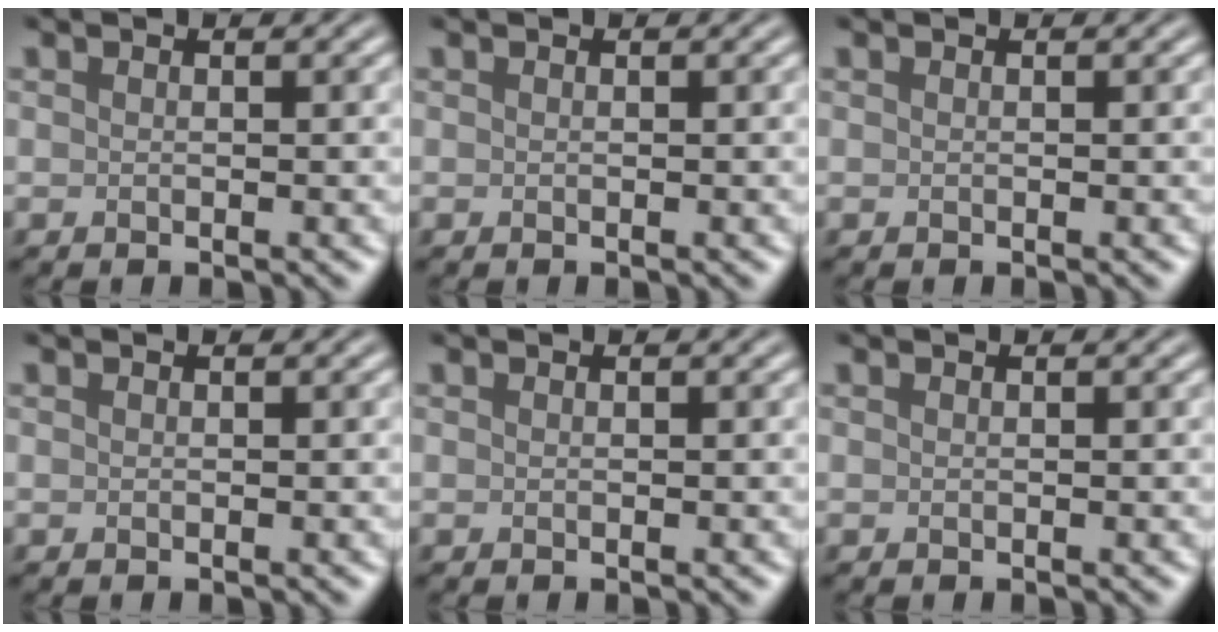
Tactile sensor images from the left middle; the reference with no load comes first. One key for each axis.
{"total": 0.0}
{"total": 0.0}
{"total": 0.0}
{"total": 0.0}
{"total": 0.0}